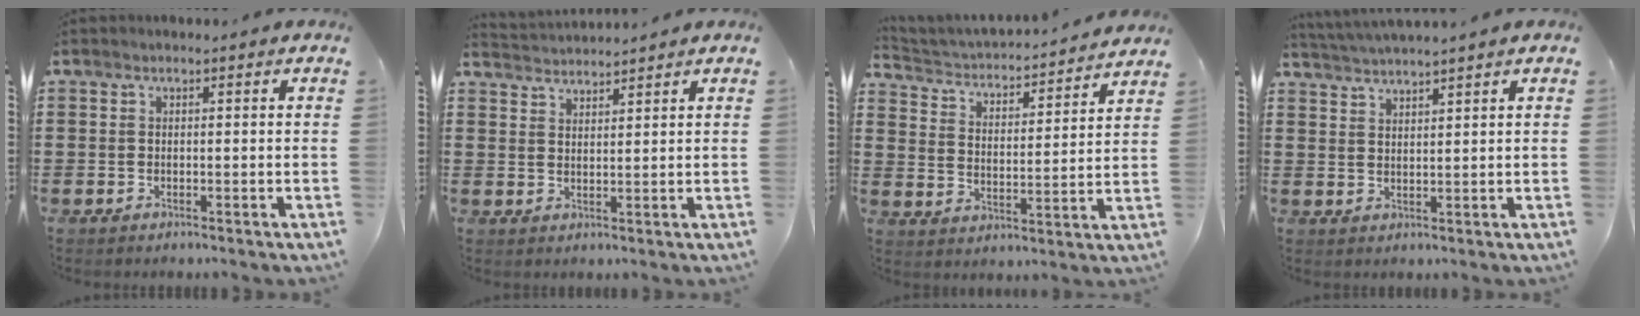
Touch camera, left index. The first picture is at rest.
{"total": 2.3, "force": [2.3, -0.3, -0.5], "torque": [0.001, -0.005, 0.044]}
{"total": 2.6, "force": [2.5, 0.3, 0.2], "torque": [-0.026, -0.029, 0.032]}
{"total": 2.4, "force": [2.3, -0.7, 0.1], "torque": [-0.008, -0.006, 0.043]}